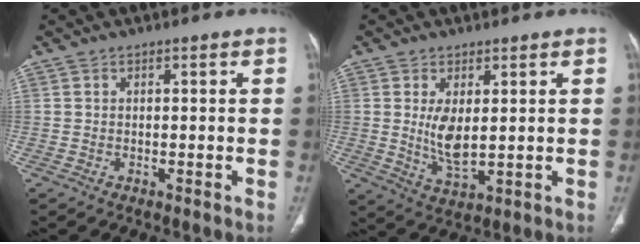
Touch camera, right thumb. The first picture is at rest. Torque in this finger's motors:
{"motor_torque": [-0.52, 0.91, 0.83, 0.53, 0.03]}